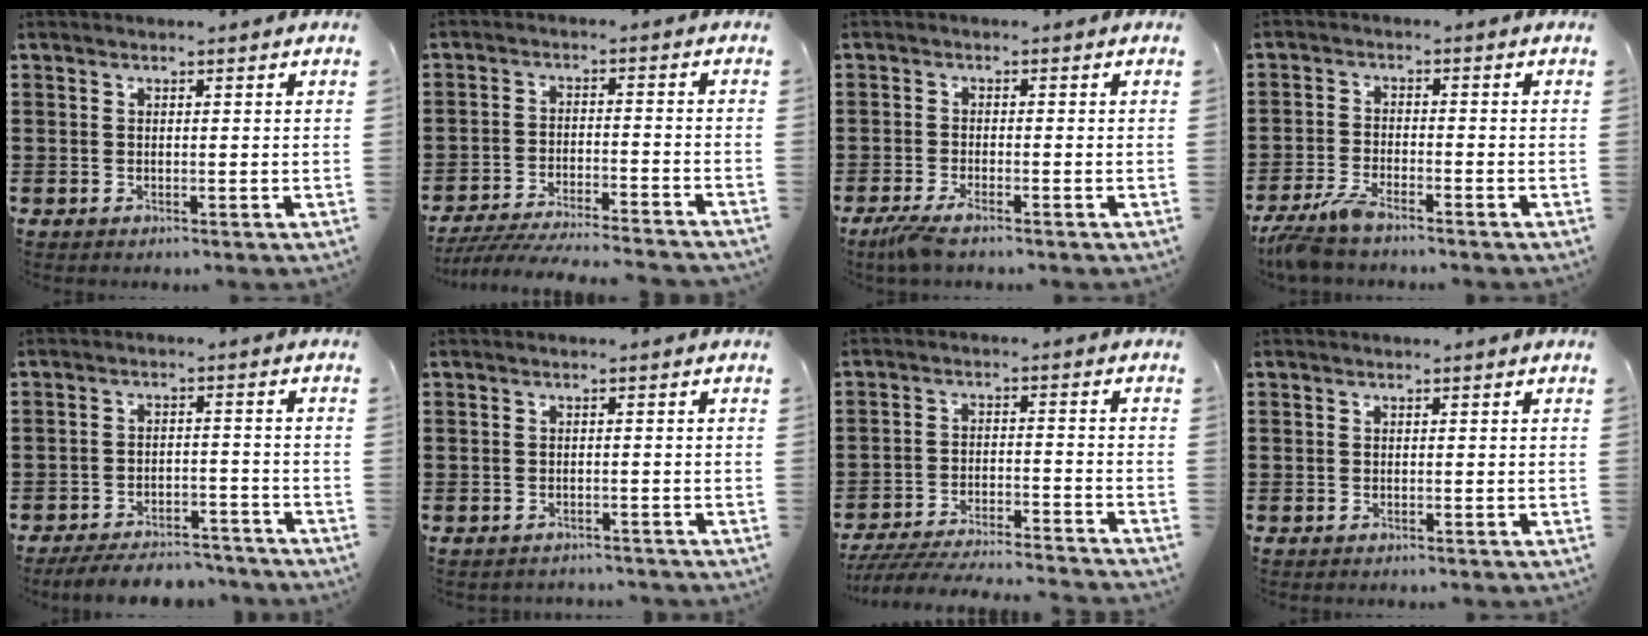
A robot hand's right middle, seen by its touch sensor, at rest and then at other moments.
{"total": 5.7, "force": [-5.4, 0.1, 1.5], "torque": [-0.036, -0.008, -0.109]}
{"total": 2.8, "force": [-2.2, 0.1, 1.7], "torque": [-0.043, -0.006, -0.044]}
{"total": 4.4, "force": [-3.8, 0.5, 2.0], "torque": [-0.062, -0.010, -0.082]}
{"total": 5.3, "force": [-5.2, 0.9, 1.1], "torque": [-0.021, 0.007, -0.103]}
{"total": 1.2, "force": [-1.2, 0.2, -0.1], "torque": [-0.005, 0.001, -0.027]}
{"total": 6.2, "force": [-6.0, 0.2, 1.6], "torque": [-0.034, -0.001, -0.118]}
{"total": 0.7, "force": [-0.4, 0.5, 0.0], "torque": [0.000, 0.003, -0.010]}